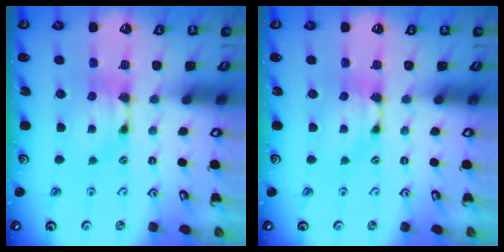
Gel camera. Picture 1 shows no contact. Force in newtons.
{"total": 0.0}